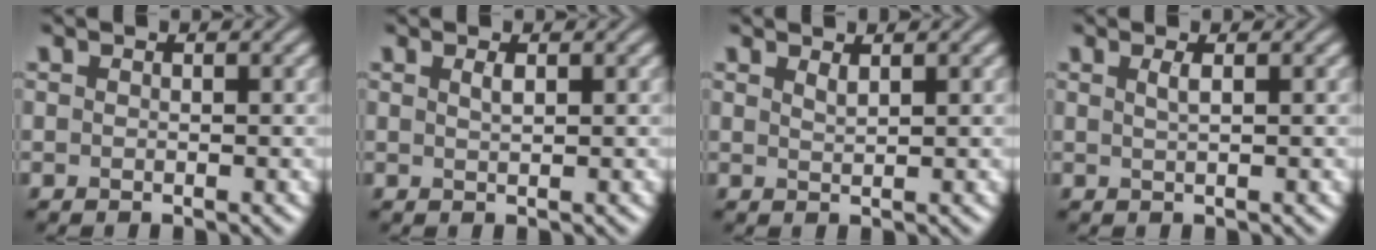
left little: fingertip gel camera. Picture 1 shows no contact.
{"total": 0.9, "force": [0.5, 0.3, 0.8], "torque": [-0.013, 0.002, 0.008]}
{"total": 1.0, "force": [0.8, 0.3, 0.6], "torque": [-0.008, 0.000, 0.014]}
{"total": 1.3, "force": [0.5, 0.4, 1.1], "torque": [-0.016, 0.002, 0.006]}